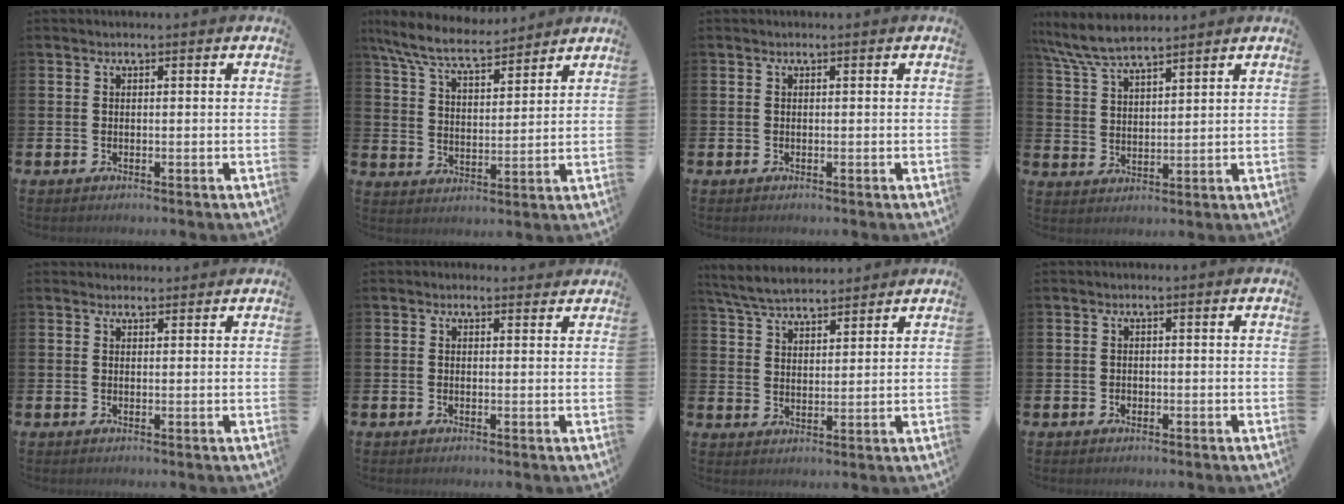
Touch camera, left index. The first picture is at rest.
{"total": 8.3, "force": [7.6, 1.3, 3.0], "torque": [-0.083, -0.038, 0.138]}
{"total": 0.0}
{"total": 7.1, "force": [6.6, 1.0, 2.3], "torque": [-0.066, -0.024, 0.121]}
{"total": 1.4, "force": [1.3, 0.5, 0.0], "torque": [0.012, -0.002, 0.022]}
{"total": 0.7, "force": [0.6, 0.3, 0.3], "torque": [0.010, -0.002, 0.006]}
{"total": 5.6, "force": [5.4, 1.0, 1.1], "torque": [-0.039, -0.022, 0.098]}
{"total": 0.7, "force": [-0.2, 0.6, 0.1], "torque": [0.003, 0.002, -0.008]}